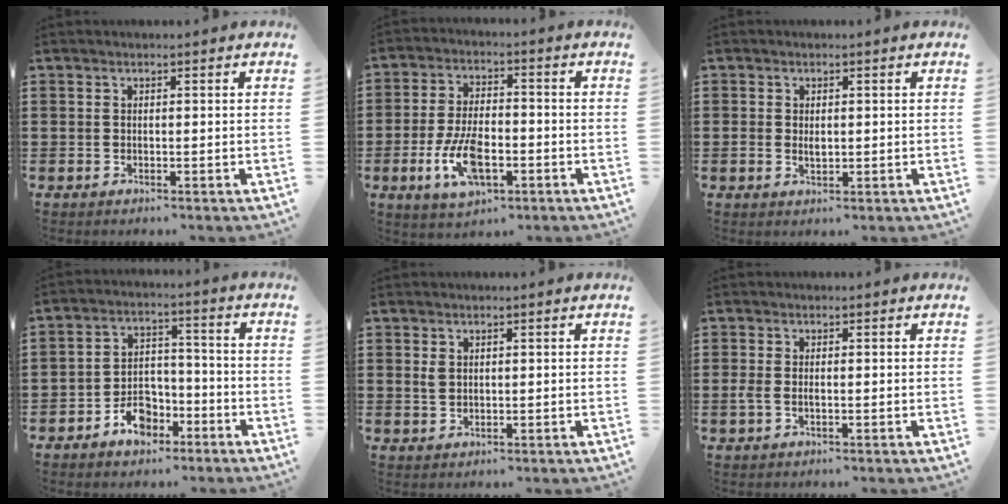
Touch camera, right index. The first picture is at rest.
{"total": 8.6, "force": [-3.1, 3.9, 7.0], "torque": [-0.152, -0.003, -0.057]}
{"total": 1.4, "force": [0.0, 0.9, 1.1], "torque": [-0.021, 0.005, -0.001]}
{"total": 5.9, "force": [-3.8, 3.9, 2.4], "torque": [-0.038, 0.024, -0.068]}
{"total": 1.5, "force": [0.6, 1.0, 0.9], "torque": [-0.021, 0.004, 0.012]}
{"total": 1.3, "force": [-0.4, 0.5, 1.2], "torque": [-0.029, -0.004, -0.009]}